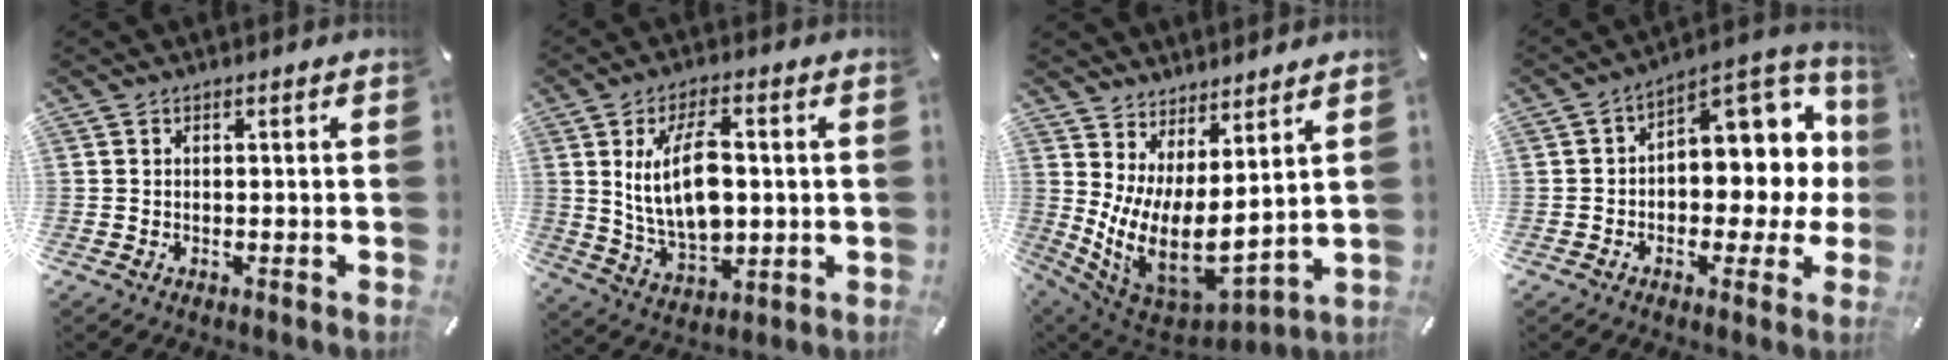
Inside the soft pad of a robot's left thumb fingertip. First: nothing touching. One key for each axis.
{"total": 13.5, "fx": 1.9, "fy": 7.2, "fz": 11.3, "tx": -0.233, "ty": -0.005, "tz": 0.029}
{"total": 11.4, "fx": 0.5, "fy": 5.6, "fz": 9.9, "tx": -0.198, "ty": -0.053, "tz": 0.019}
{"total": 10.6, "fx": 2.7, "fy": 7.2, "fz": 7.4, "tx": -0.079, "ty": -0.040, "tz": 0.048}